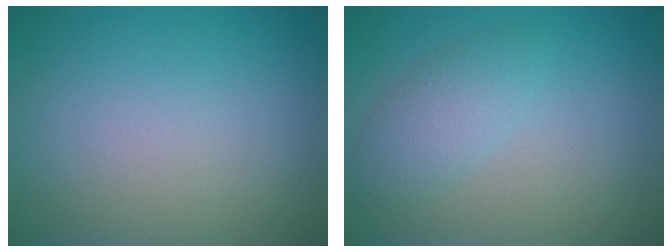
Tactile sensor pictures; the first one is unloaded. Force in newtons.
{"total": 2.5, "press": 2.5, "slide": 0.1}